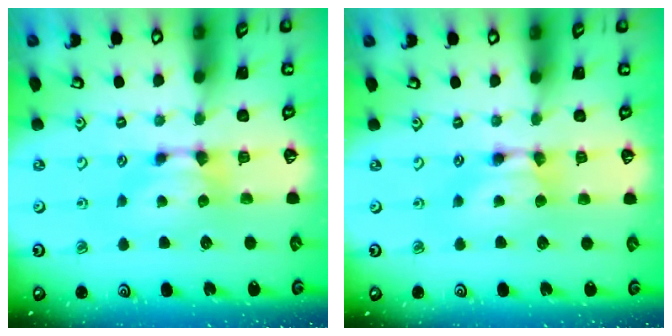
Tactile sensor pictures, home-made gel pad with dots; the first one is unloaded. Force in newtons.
{"total": 1.6, "press": 1.6, "slide": 0.2}